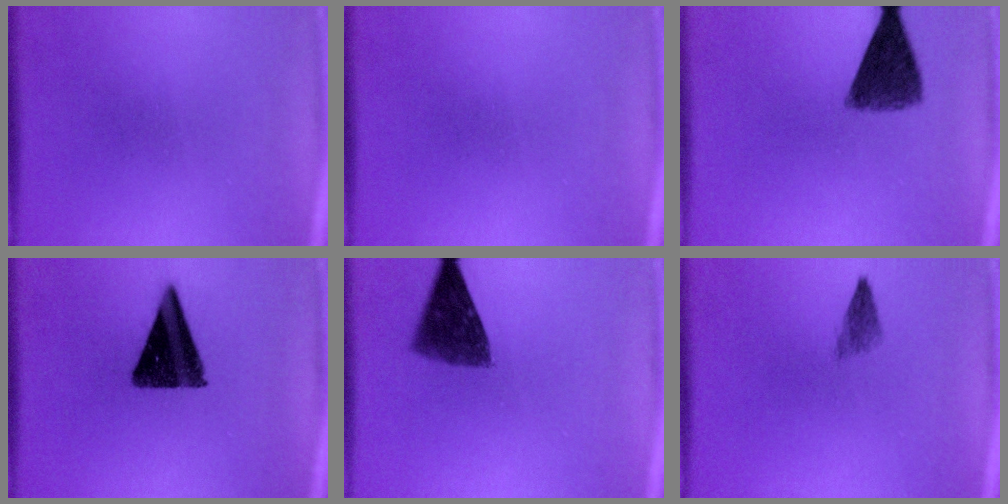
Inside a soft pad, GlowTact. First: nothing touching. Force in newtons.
{"total": 0.0}
{"total": 8.1}
{"total": 13.0}
{"total": 8.0}
{"total": 1.9}